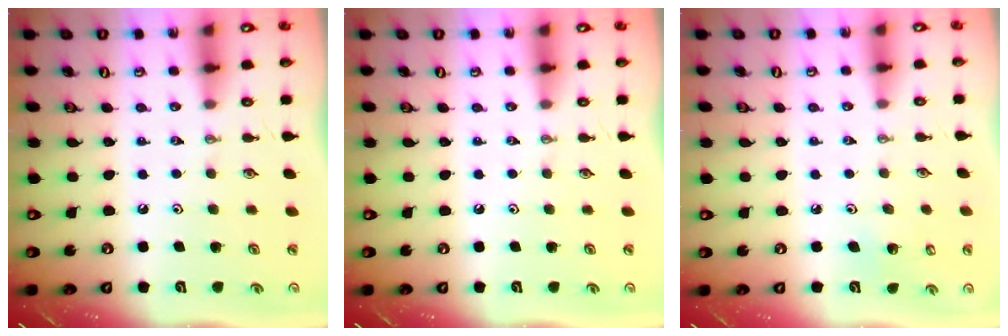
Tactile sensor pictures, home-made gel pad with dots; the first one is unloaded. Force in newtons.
{"total": 0.0}
{"total": 3.2, "press": 3.2, "slide": 0.1}